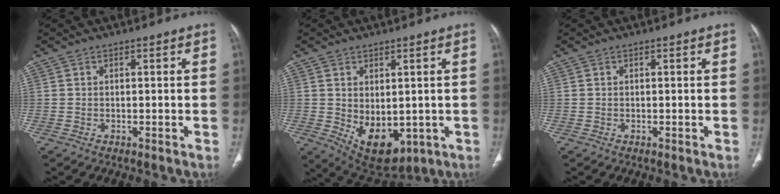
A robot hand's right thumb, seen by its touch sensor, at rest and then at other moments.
{"total": 10.3, "force": [-1.4, 6.3, 8.0], "torque": [-0.103, -0.010, 0.009]}
{"total": 0.0}